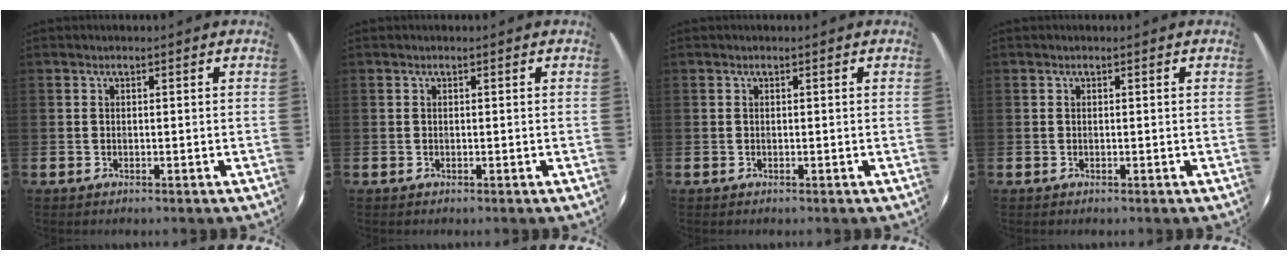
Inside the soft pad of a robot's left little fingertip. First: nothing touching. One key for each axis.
{"total": 0.0}
{"total": 0.0}
{"total": 0.0}